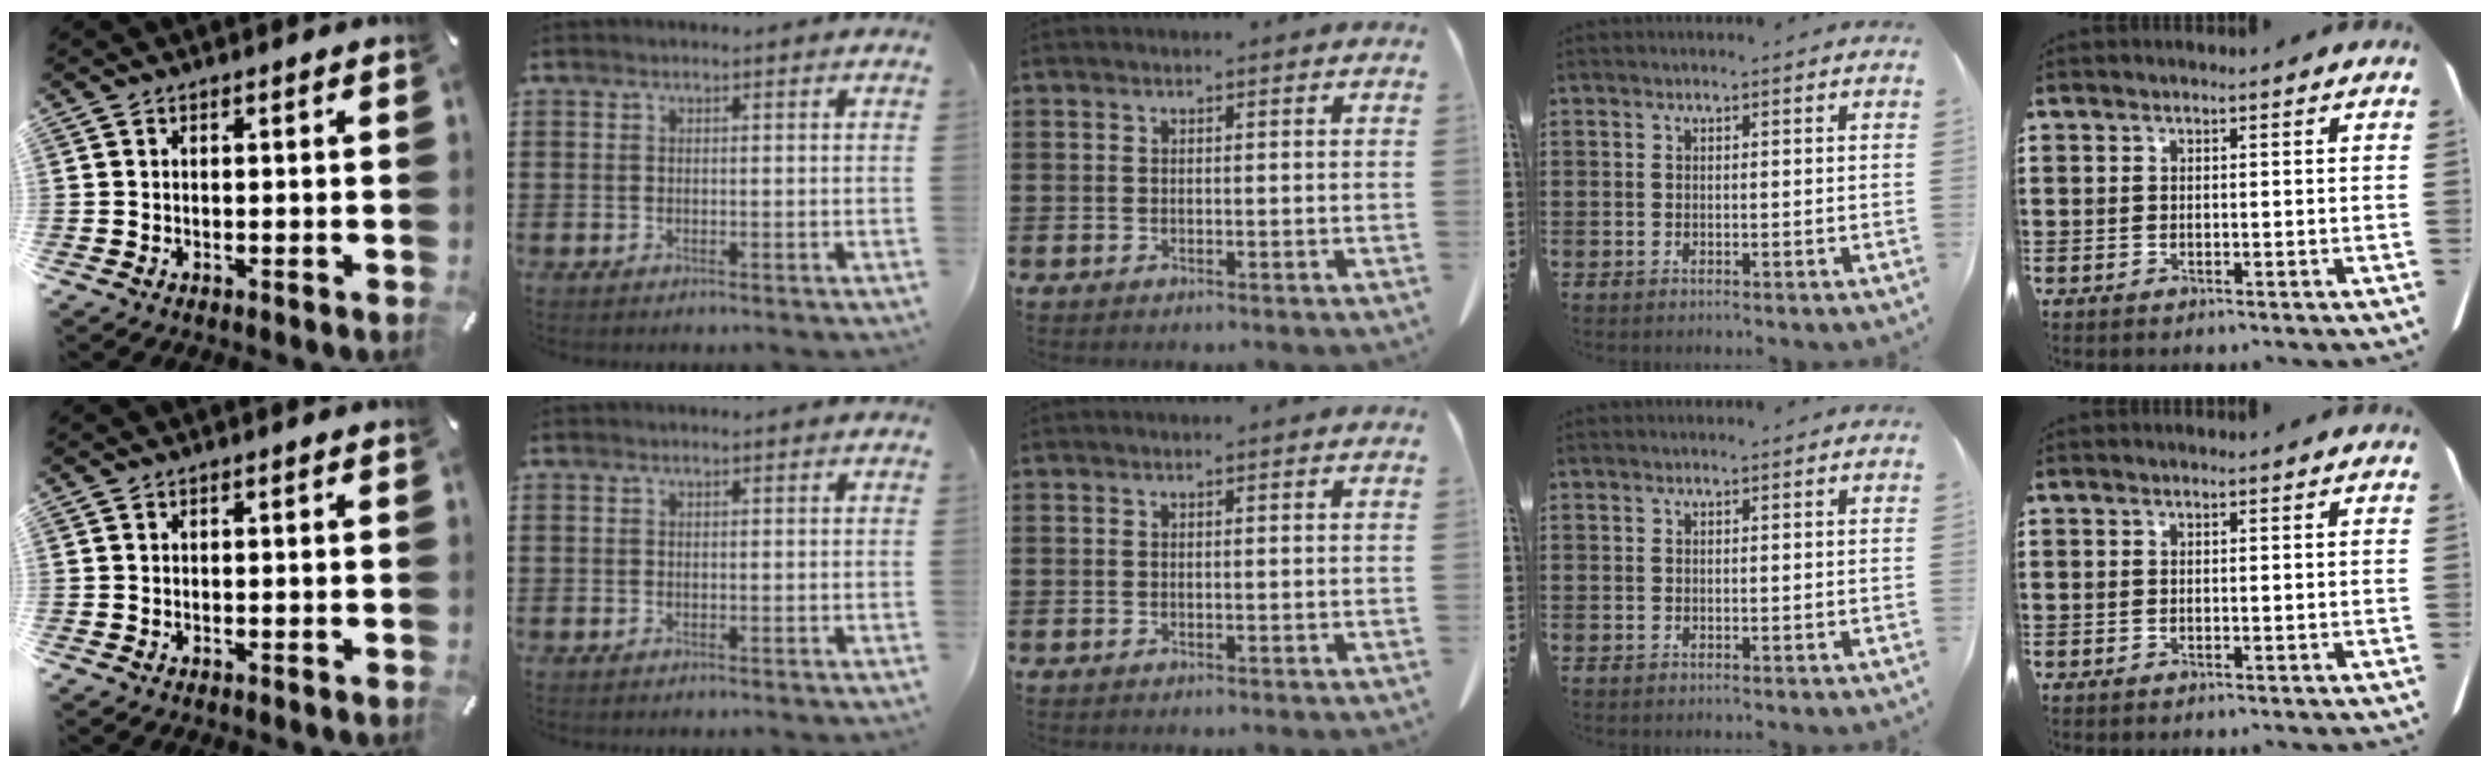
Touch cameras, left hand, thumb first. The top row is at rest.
{}